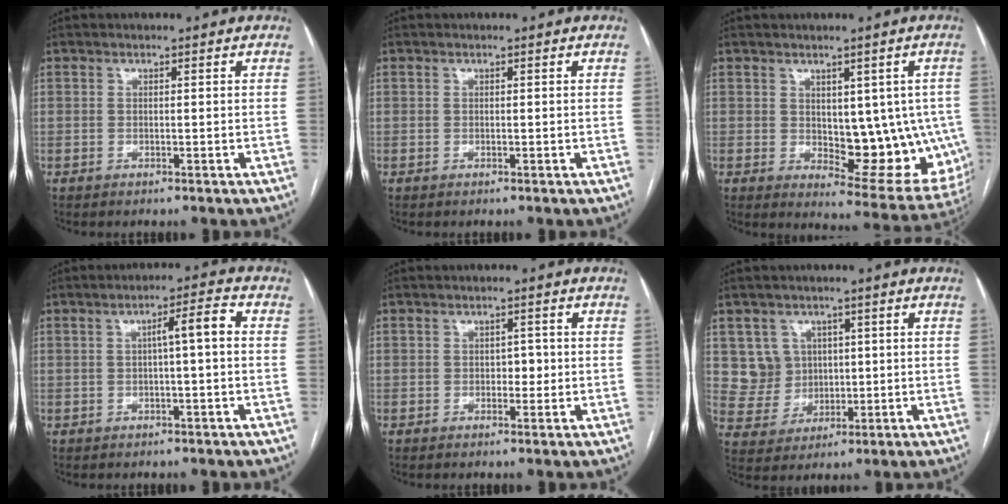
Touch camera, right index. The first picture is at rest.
{"total": 0.0}
{"total": 13.4, "force": [-0.2, 6.5, 11.7], "torque": [-0.125, 0.001, 0.018]}
{"total": 4.4, "force": [0.3, 0.3, 4.3], "torque": [-0.065, 0.013, 0.003]}
{"total": 1.8, "force": [-0.2, 1.2, 1.3], "torque": [-0.012, 0.005, -0.003]}
{"total": 6.1, "force": [2.0, 5.7, 0.6], "torque": [-0.016, 0.020, 0.048]}